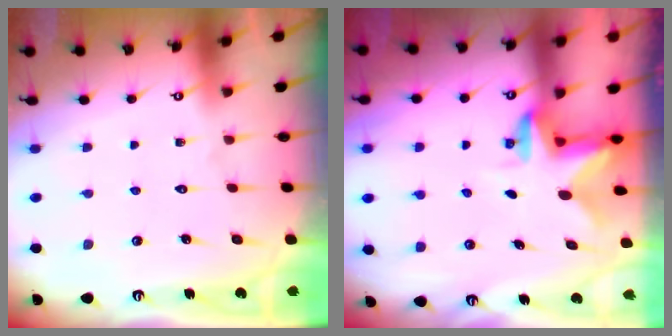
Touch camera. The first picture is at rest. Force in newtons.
{"total": 2.4, "press": 2.4, "slide": 0.4}